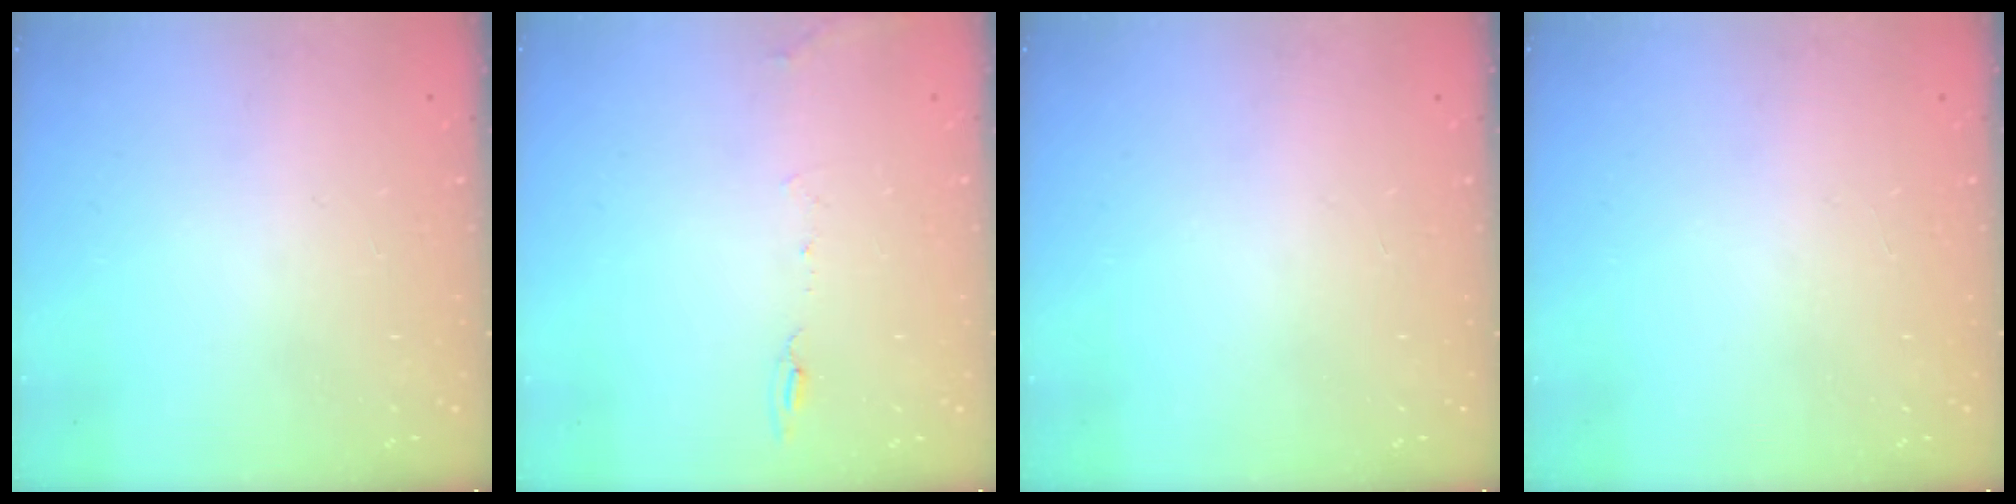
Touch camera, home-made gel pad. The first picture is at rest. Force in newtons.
{"total": 7.5, "press": 7.4, "slide": 0.8}
{"total": 0.0}
{"total": 1.0, "press": 0.1, "slide": 1.0}